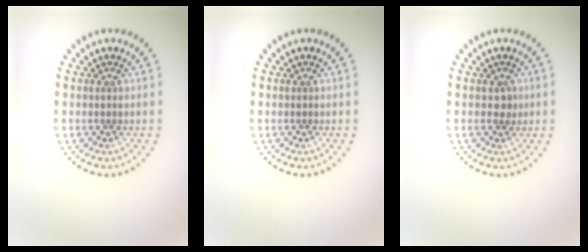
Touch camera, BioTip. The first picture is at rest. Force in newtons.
{"total": 0.0}
{"total": 0.9, "press": 0.8, "slide": 0.3}